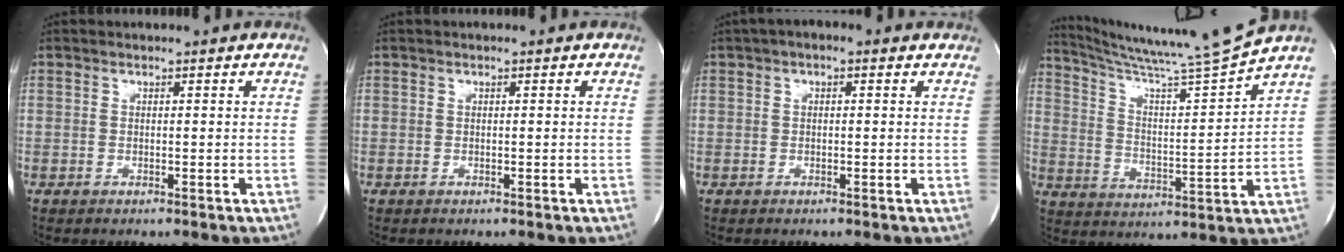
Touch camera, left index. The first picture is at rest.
{"total": 0.0}
{"total": 3.1, "force": [1.8, 1.3, 2.1], "torque": [-0.037, 0.021, 0.023]}
{"total": 13.7, "force": [12.6, -3.8, 3.6], "torque": [-0.071, -0.062, 0.209]}